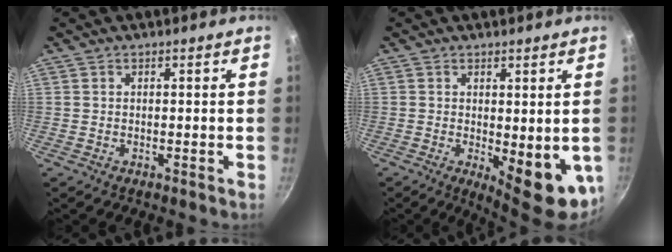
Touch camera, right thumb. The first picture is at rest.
{"total": 10.2, "force": [-1.3, 3.9, 9.3], "torque": [-0.098, -0.008, -0.003]}